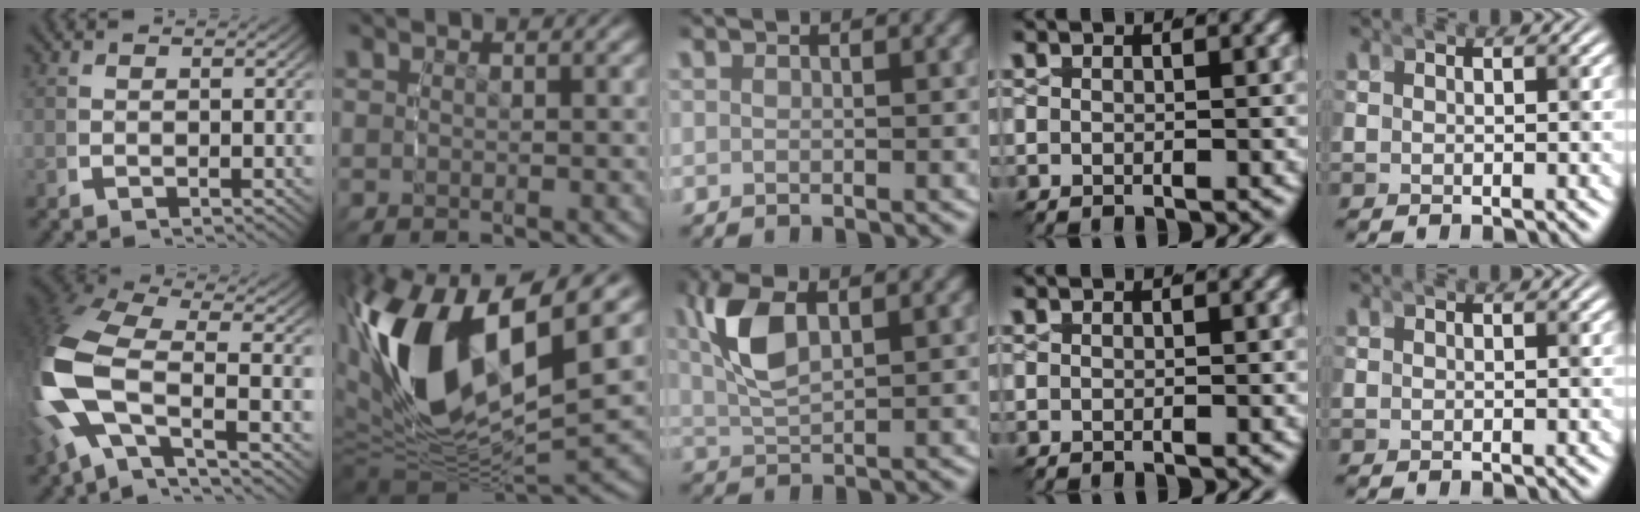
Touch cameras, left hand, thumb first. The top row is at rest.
{"thumb": {"total": 11.9, "force": [-1.3, 7.8, 8.9], "torque": [-0.253, -0.041, -0.002]}, "index": {"total": 15.8, "force": [1.2, 9.3, 12.7], "torque": [-0.278, -0.029, 0.024]}, "middle": {"total": 5.3, "force": [1.6, 2.6, 4.4], "torque": [-0.107, 0.002, 0.031]}}